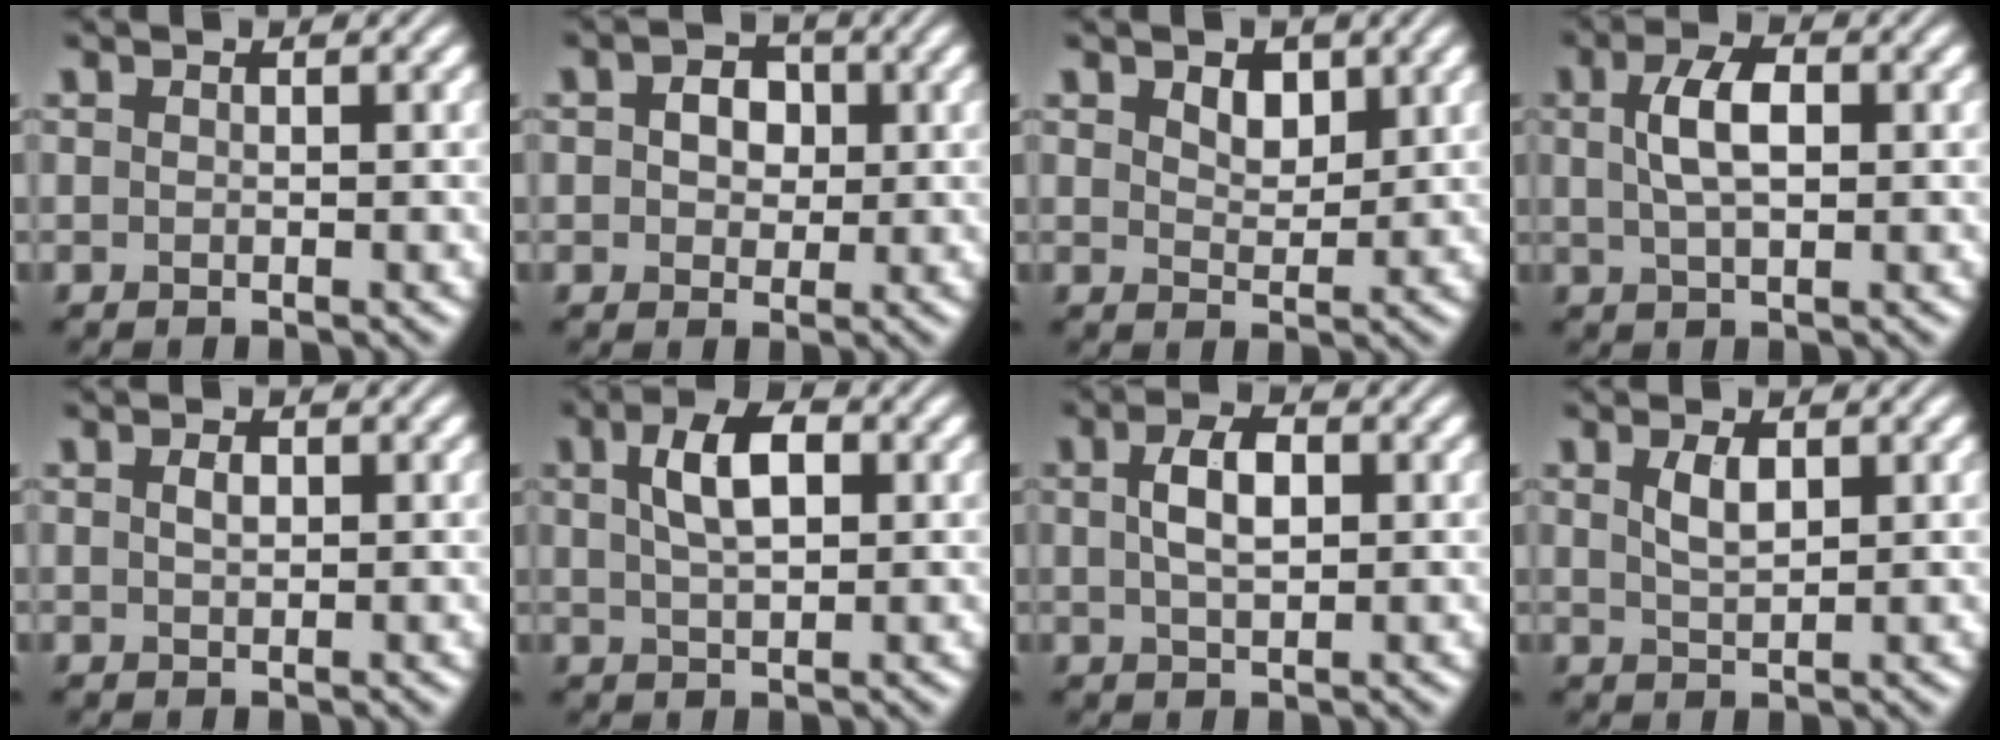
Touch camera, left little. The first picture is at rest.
{"total": 3.5, "force": [0.7, 2.6, 2.2], "torque": [-0.029, 0.006, -0.006]}
{"total": 2.2, "force": [1.1, 1.4, 1.3], "torque": [-0.028, -0.001, 0.019]}
{"total": 3.9, "force": [0.7, 1.9, 3.4], "torque": [-0.071, 0.006, 0.012]}
{"total": 1.1, "force": [0.3, 0.6, 0.8], "torque": [-0.017, 0.002, 0.006]}
{"total": 4.6, "force": [1.3, 2.2, 3.8], "torque": [-0.072, 0.009, 0.021]}
{"total": 3.6, "force": [0.7, 1.9, 3.0], "torque": [-0.062, 0.004, 0.012]}
{"total": 2.2, "force": [0.9, 1.0, 1.8], "torque": [-0.039, 0.001, 0.020]}